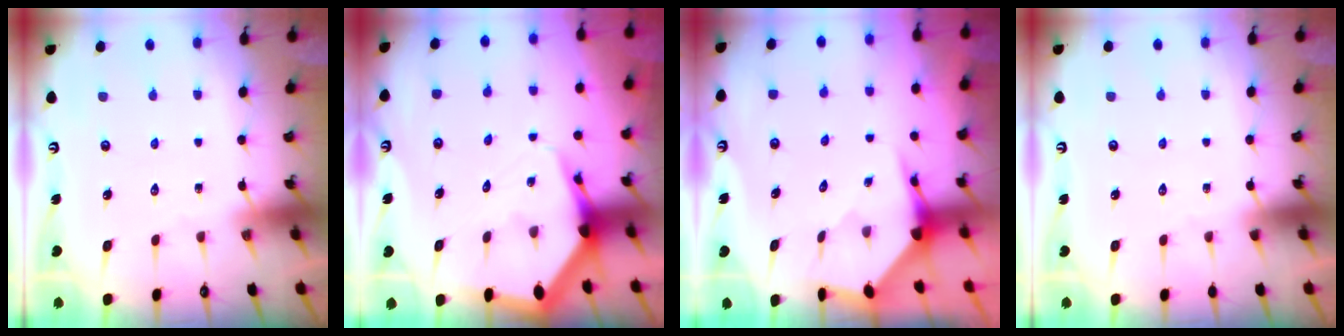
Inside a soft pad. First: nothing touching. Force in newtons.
{"total": 5.0, "press": 5.0, "slide": 0.6}
{"total": 3.8, "press": 3.8, "slide": 0.5}
{"total": 0.0}